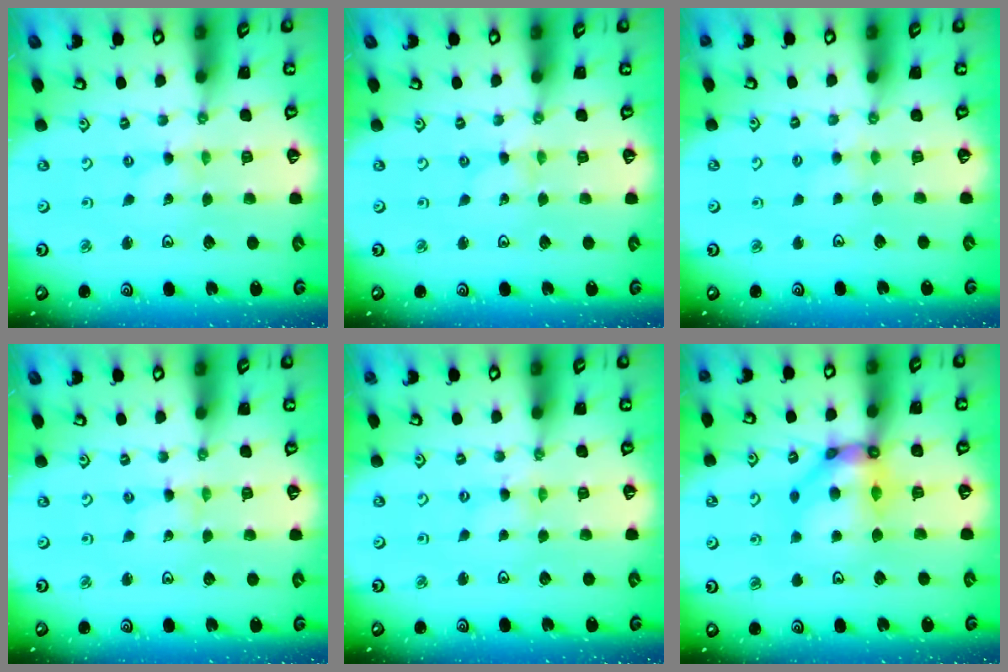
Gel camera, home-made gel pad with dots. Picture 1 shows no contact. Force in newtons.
{"total": 0.0}
{"total": 2.3, "press": 2.3, "slide": 0.4}
{"total": 0.9, "press": 0.8, "slide": 0.1}
{"total": 0.7, "press": 0.7, "slide": 0.2}
{"total": 11.4, "press": 11.3, "slide": 1.3}